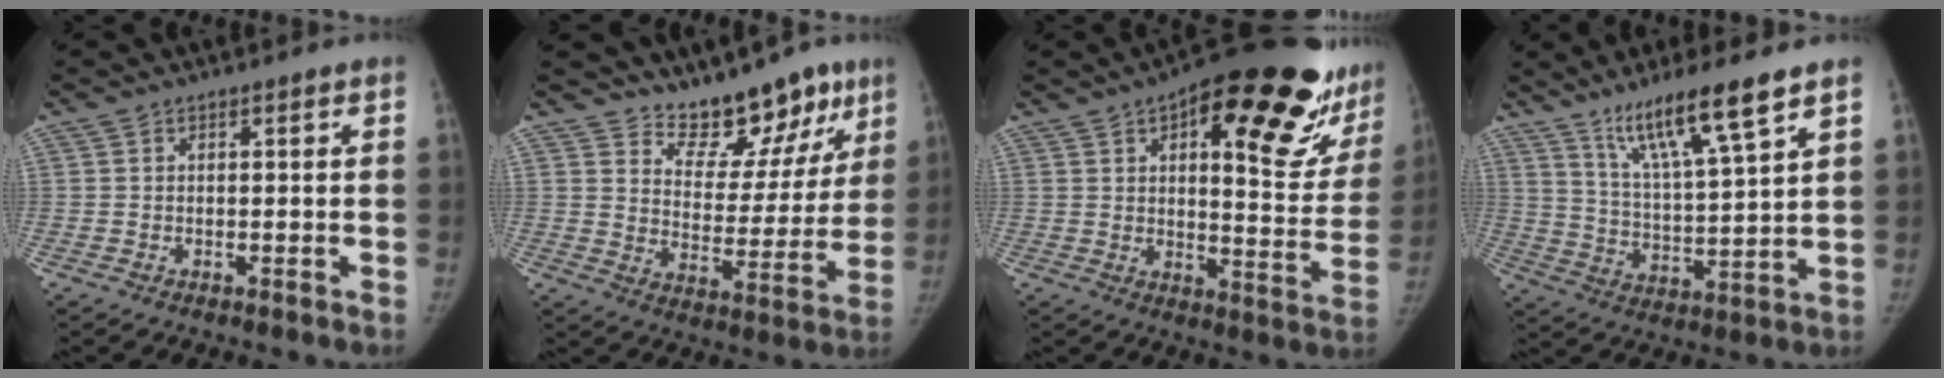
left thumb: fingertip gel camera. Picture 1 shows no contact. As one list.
[{"total": 13.7, "force": [10.9, 6.8, 4.8], "torque": [-0.009, -0.073, 0.162]}, {"total": 27.0, "force": [15.1, 9.7, 20.1], "torque": [-0.231, -0.047, 0.200]}, {"total": 13.3, "force": [8.9, 1.1, 9.8], "torque": [-0.176, -0.048, 0.167]}]